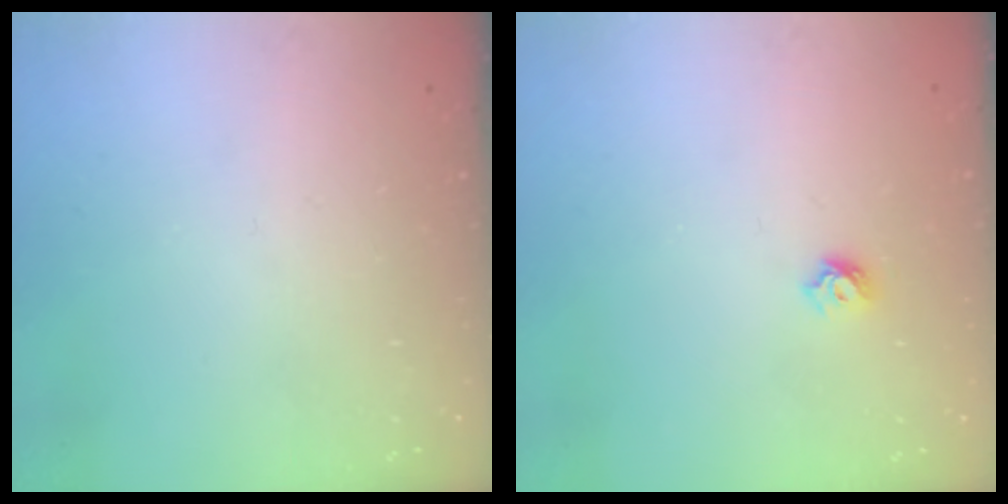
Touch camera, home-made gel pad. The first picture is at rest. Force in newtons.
{"total": 5.5, "press": 5.5, "slide": 0.7}